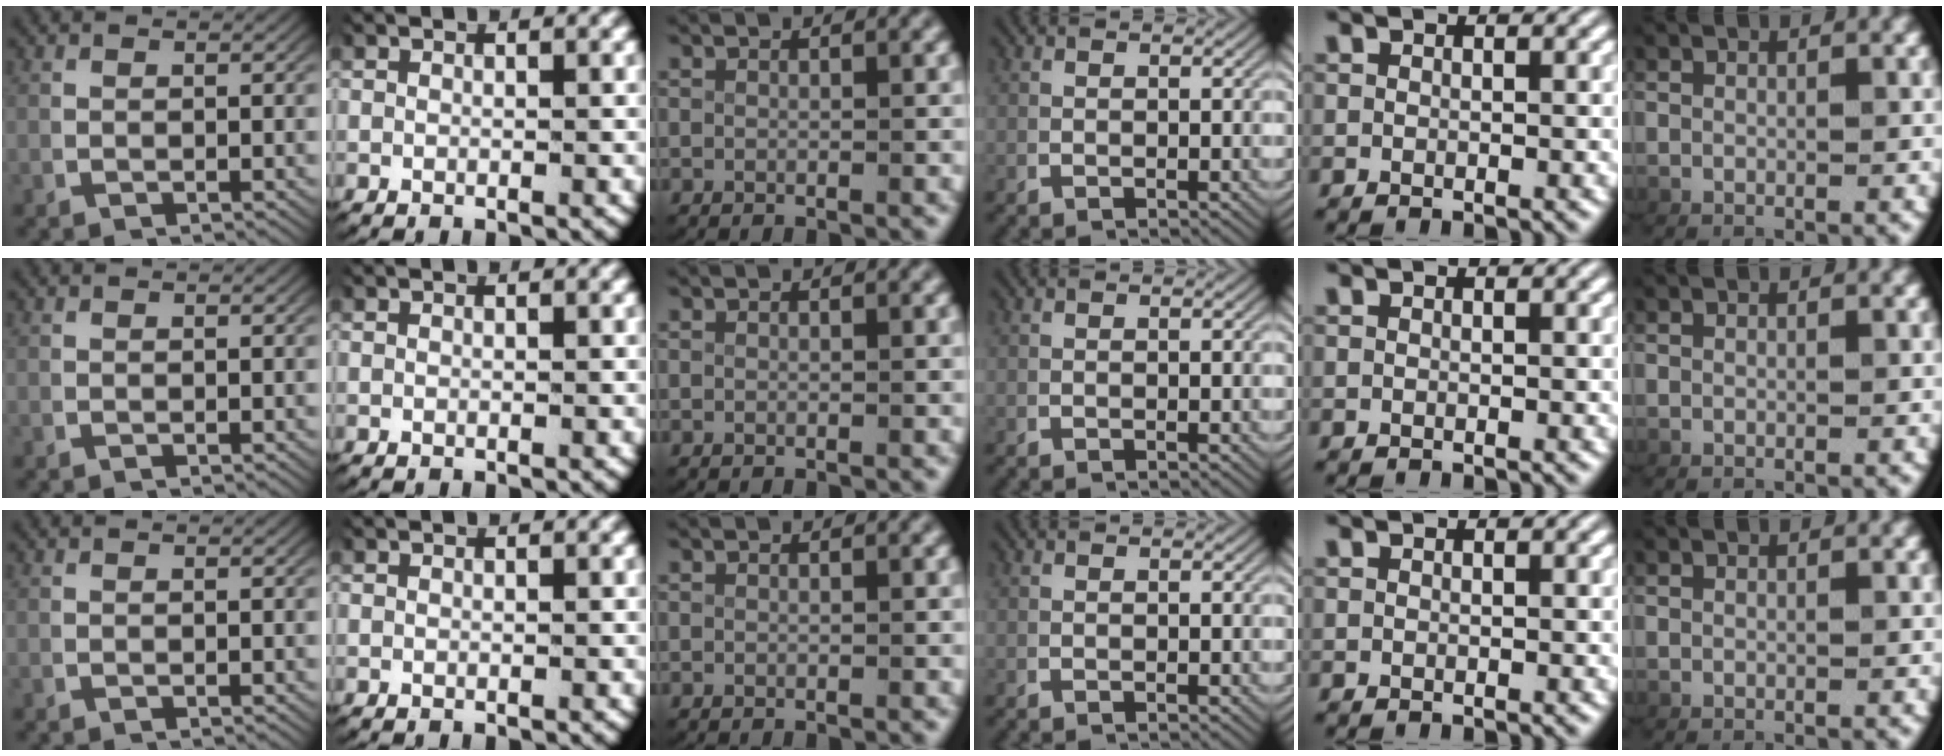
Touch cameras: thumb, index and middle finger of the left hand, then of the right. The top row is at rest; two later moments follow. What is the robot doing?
{"motion": "reach", "object": "key"}